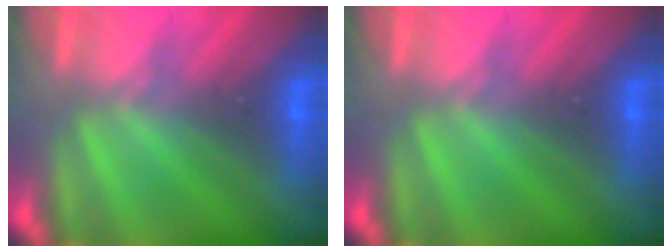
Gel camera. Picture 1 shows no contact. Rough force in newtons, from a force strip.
{"total": 0.0}